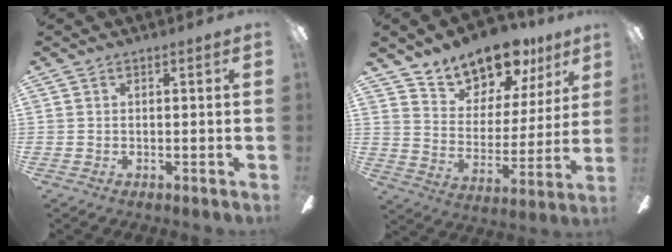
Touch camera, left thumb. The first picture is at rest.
{"total": 14.7, "force": [12.7, 6.1, 4.1], "torque": [-0.073, -0.096, 0.229]}